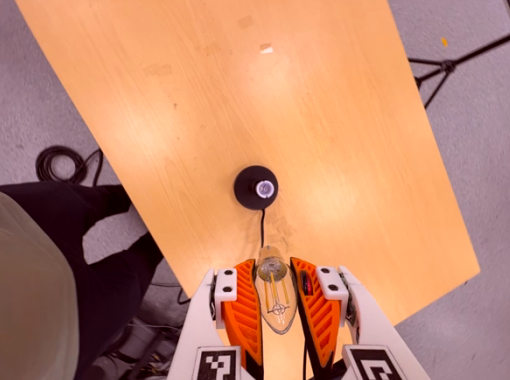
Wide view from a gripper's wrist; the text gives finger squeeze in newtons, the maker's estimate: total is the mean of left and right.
{"total": 23.9, "left": 26.0, "right": 21.8}